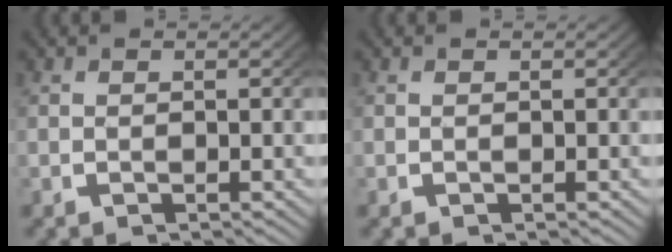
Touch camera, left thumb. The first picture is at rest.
{"total": 0.0}